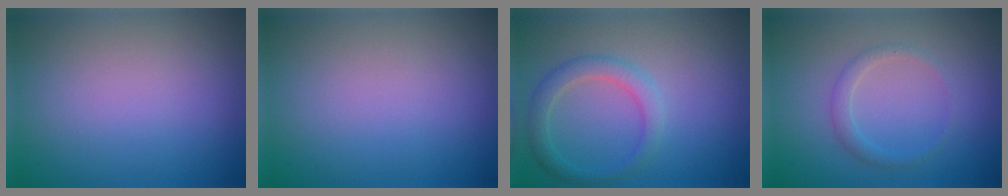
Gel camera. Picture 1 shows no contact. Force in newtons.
{"total": 0.0}
{"total": 2.6, "press": 2.6, "slide": 0.2}
{"total": 1.5, "press": 1.4, "slide": 0.0}